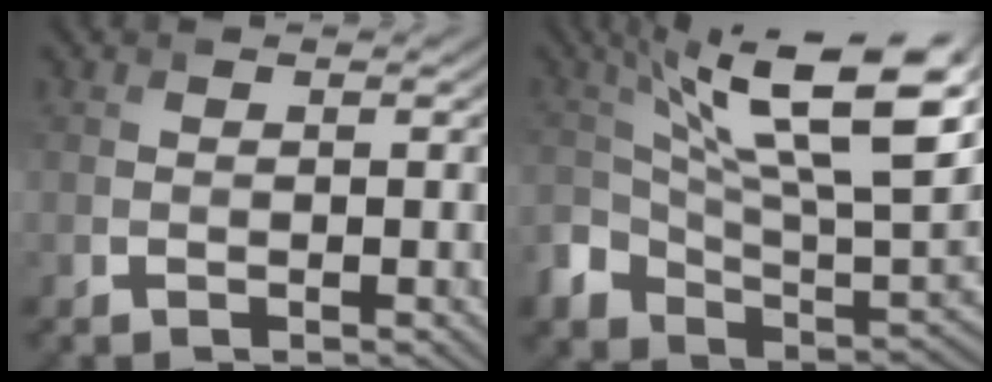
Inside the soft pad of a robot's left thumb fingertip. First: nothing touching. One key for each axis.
{"total": 15.8, "fx": 5.7, "fy": 8.1, "fz": 12.3, "tx": -0.241, "ty": -0.008, "tz": 0.101}